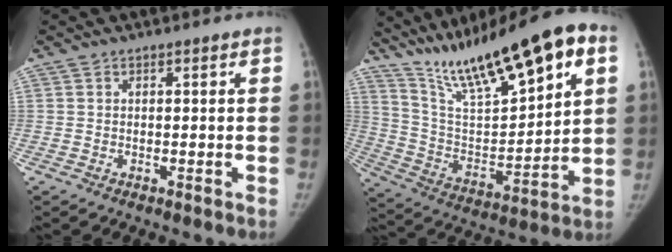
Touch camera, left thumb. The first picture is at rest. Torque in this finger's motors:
{"motor_torque": [1.51, 0.16, 1.51, -1.26, 0.38]}